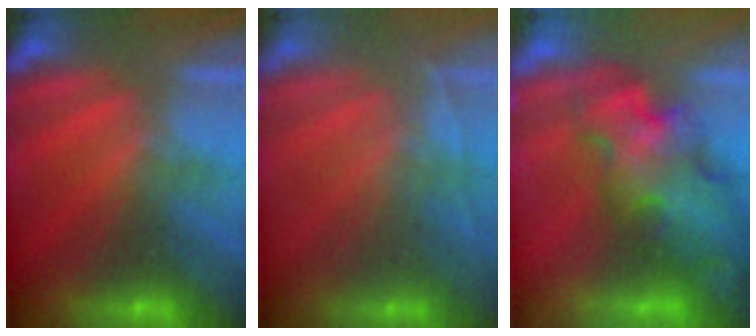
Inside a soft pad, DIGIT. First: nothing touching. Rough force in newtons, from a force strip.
{"total": 2.0}
{"total": 3.8}